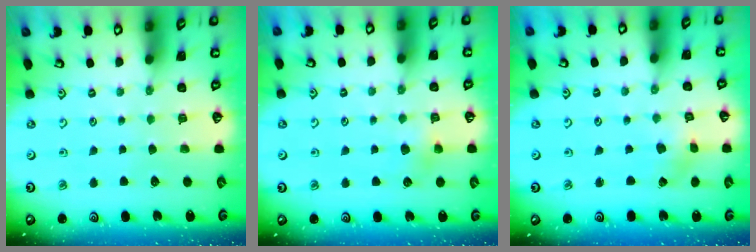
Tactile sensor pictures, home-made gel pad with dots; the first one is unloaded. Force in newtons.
{"total": 4.6, "press": 4.4, "slide": 1.3}
{"total": 1.4, "press": 1.4, "slide": 0.2}